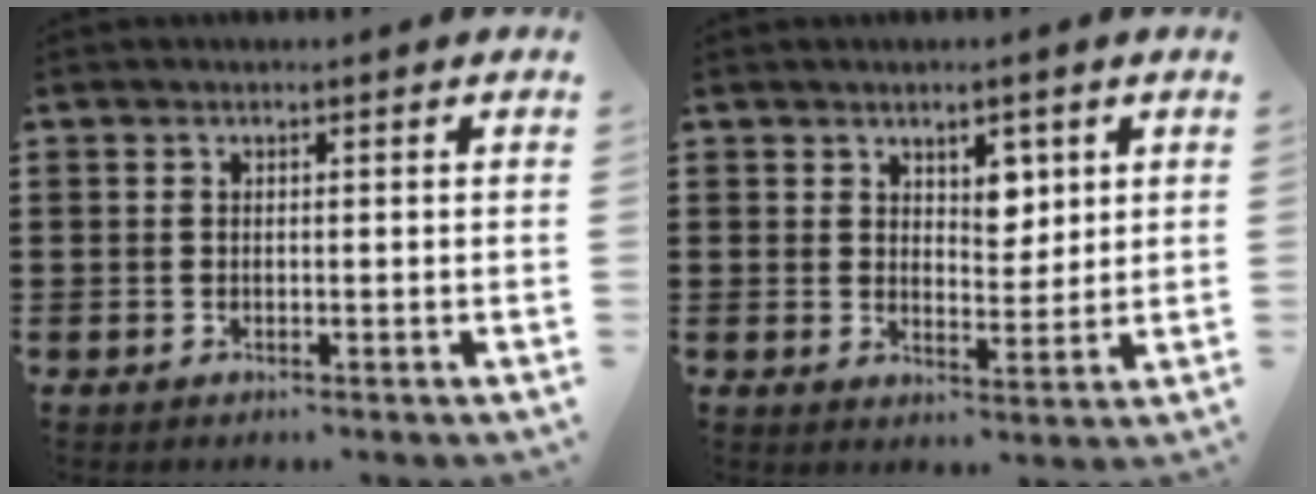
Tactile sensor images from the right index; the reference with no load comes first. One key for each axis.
{"total": 4.3, "fx": 2.6, "fy": 2.6, "fz": 2.3, "tx": -0.029, "ty": 0.000, "tz": 0.041}